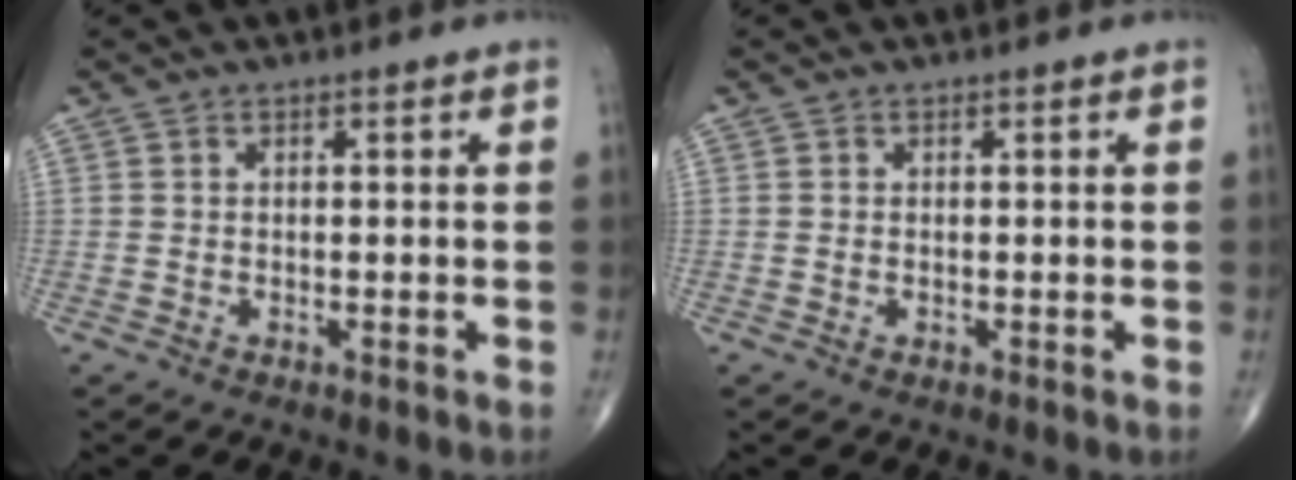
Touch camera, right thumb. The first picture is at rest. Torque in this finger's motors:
{"motor_torque": [-0.29, -0.04, 0.08, 0.26, -0.04]}